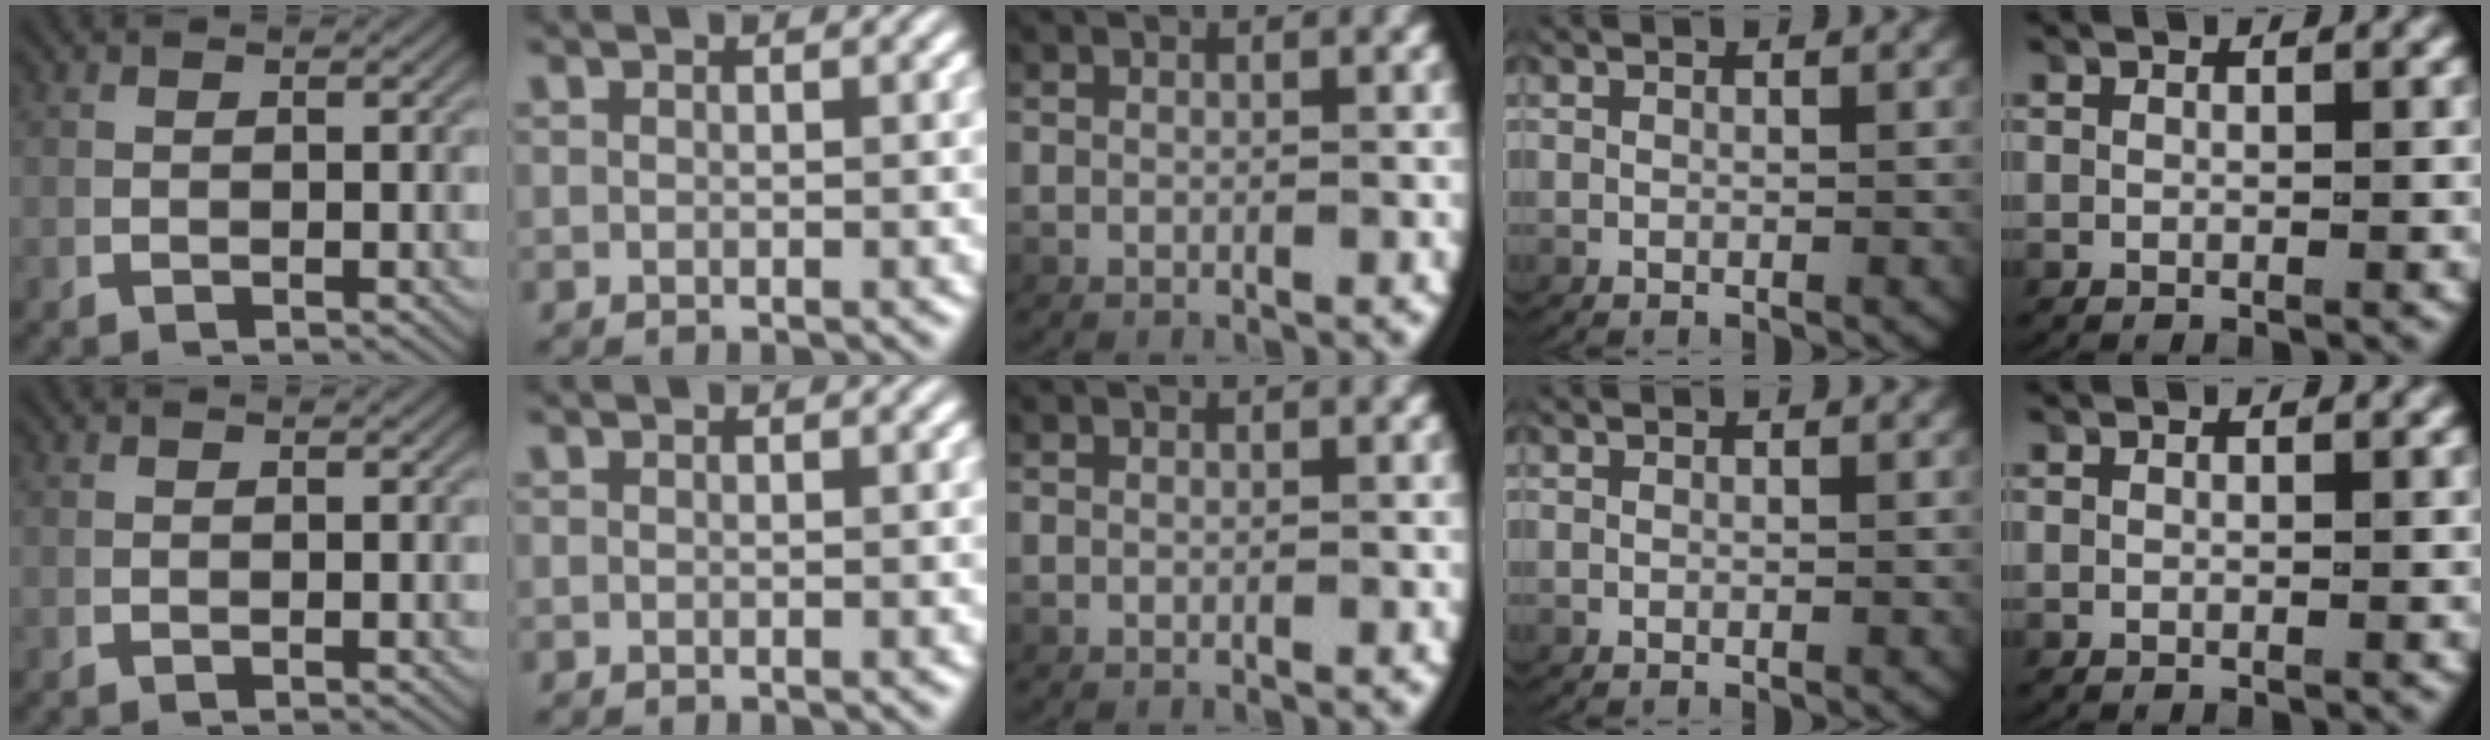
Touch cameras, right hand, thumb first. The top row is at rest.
{}